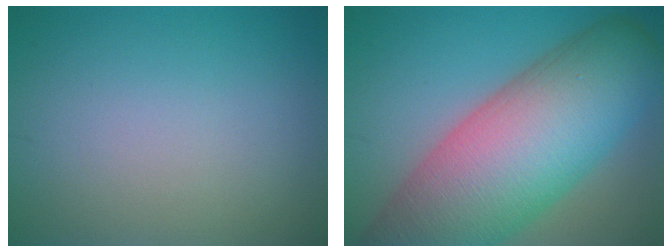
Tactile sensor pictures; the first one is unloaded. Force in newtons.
{"total": 15.7, "press": 15.7, "slide": 0.8}